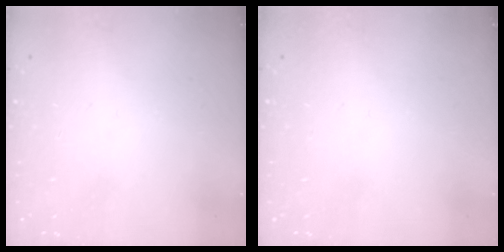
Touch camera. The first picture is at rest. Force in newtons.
{"total": 0.0}